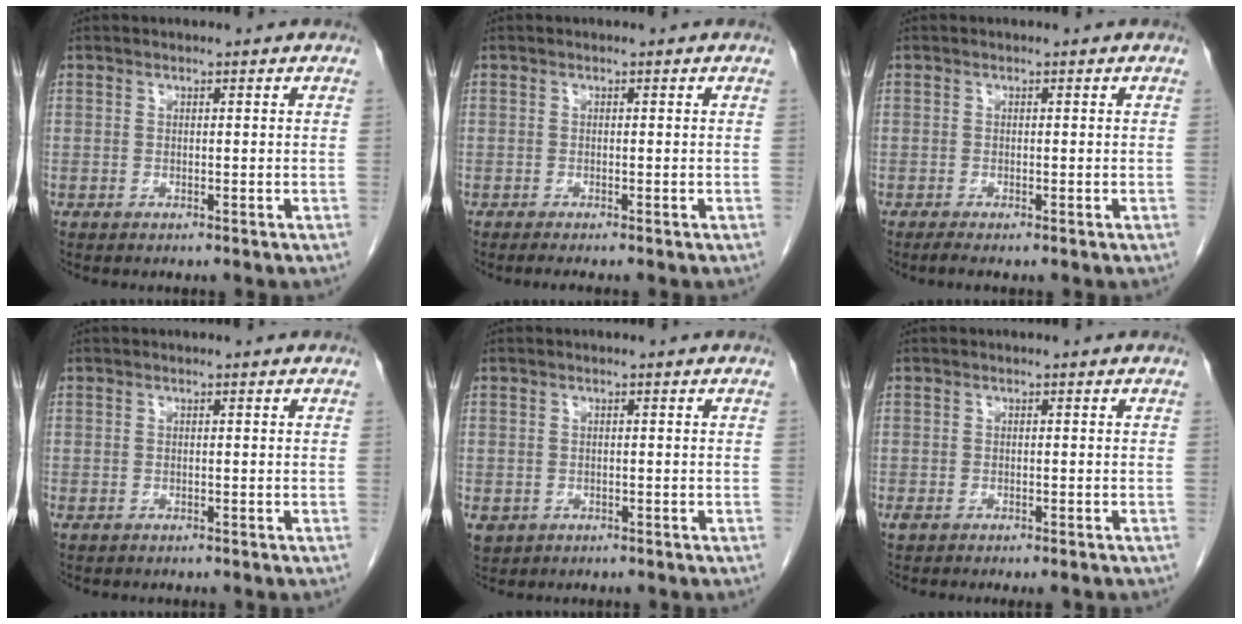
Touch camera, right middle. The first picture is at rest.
{"total": 1.6, "force": [-1.3, -0.3, 0.9], "torque": [-0.009, 0.002, -0.018]}
{"total": 1.0, "force": [-0.8, -0.2, 0.7], "torque": [-0.018, -0.005, -0.015]}
{"total": 0.6, "force": [-0.4, 0.2, 0.3], "torque": [-0.009, 0.001, -0.004]}
{"total": 4.6, "force": [-2.1, 3.9, 1.5], "torque": [-0.037, -0.002, -0.027]}
{"total": 3.3, "force": [-2.5, 1.0, 1.8], "torque": [-0.024, -0.006, -0.032]}